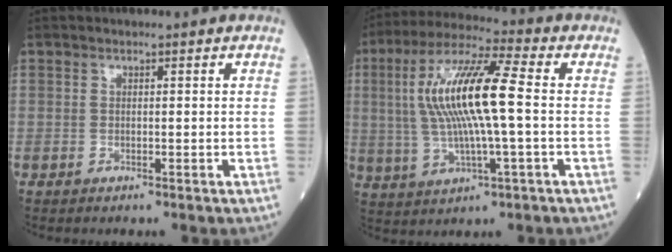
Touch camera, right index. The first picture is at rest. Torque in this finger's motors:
{"motor_torque": [1.44, 0.70, 0.54, 0.21]}